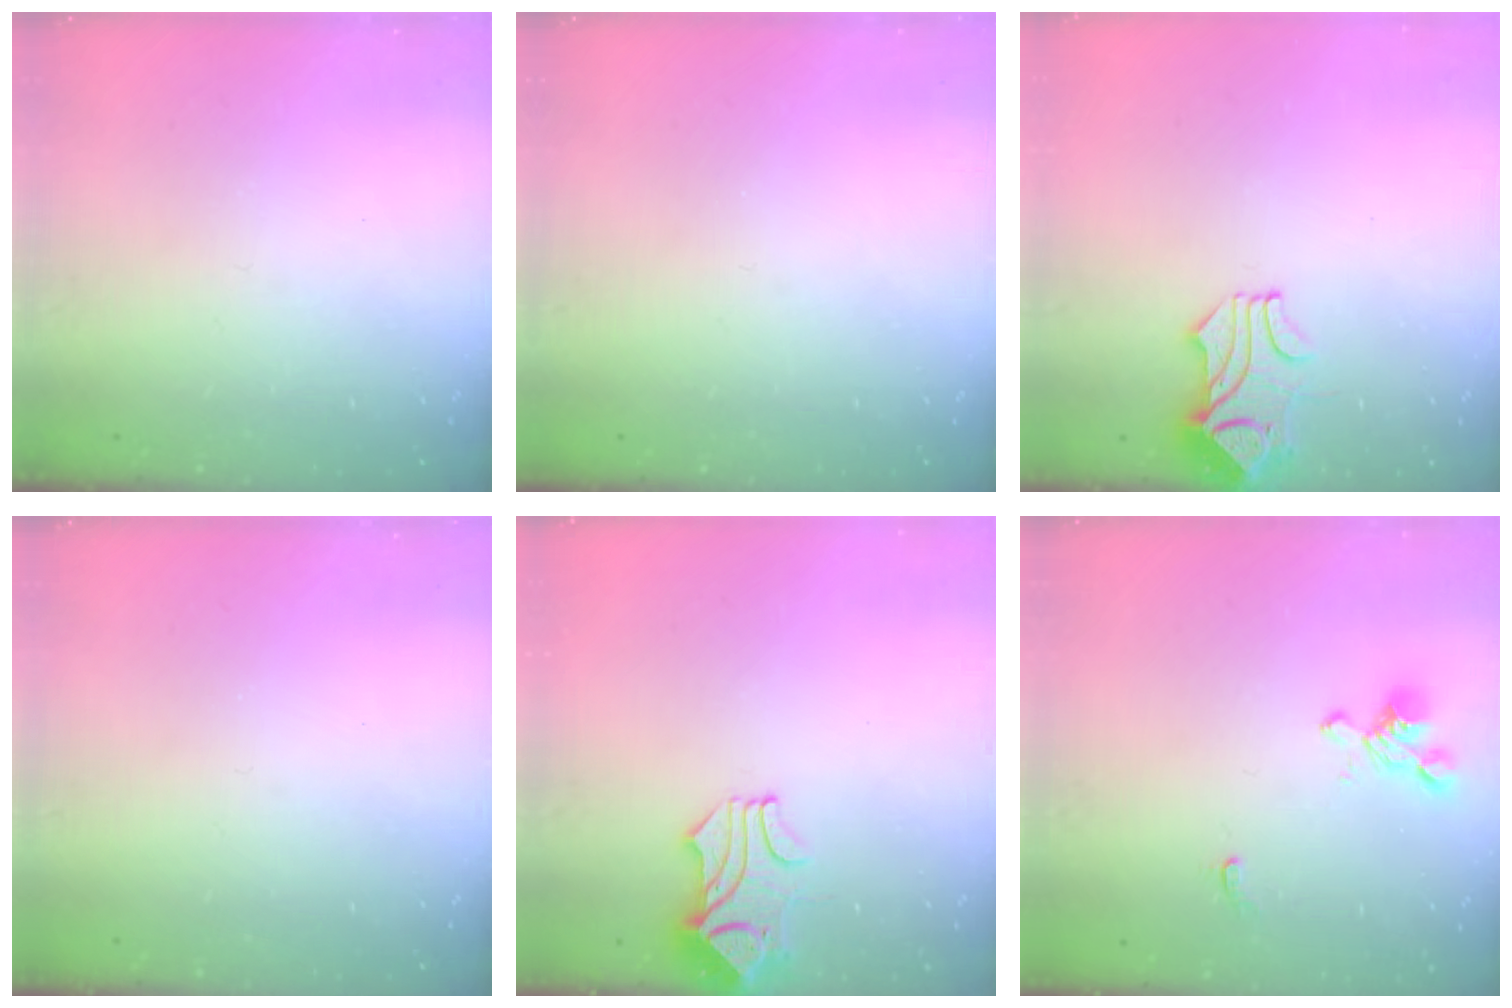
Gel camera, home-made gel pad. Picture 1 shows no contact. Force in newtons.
{"total": 0.0}
{"total": 1.7, "press": 1.3, "slide": 1.1}
{"total": 0.0}
{"total": 1.8, "press": 1.4, "slide": 1.2}
{"total": 1.3, "press": 0.8, "slide": 1.0}